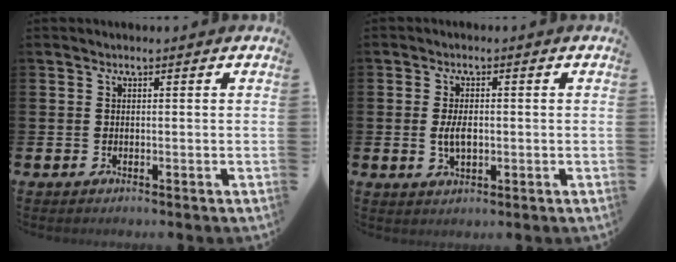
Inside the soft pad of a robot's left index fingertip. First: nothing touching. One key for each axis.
{"total": 3.4, "fx": -0.1, "fy": 1.8, "fz": 2.8, "tx": -0.041, "ty": 0.000, "tz": -0.006}